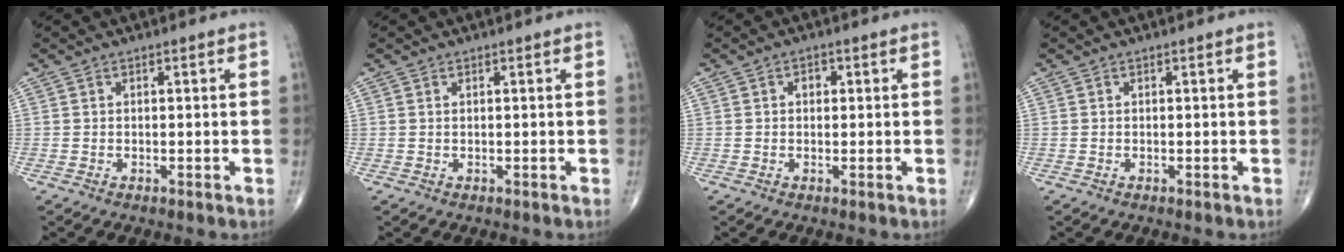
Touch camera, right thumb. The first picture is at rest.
{"total": 0.0}
{"total": 1.6, "force": [0.3, 1.2, 0.9], "torque": [-0.004, 0.004, 0.001]}
{"total": 0.0}